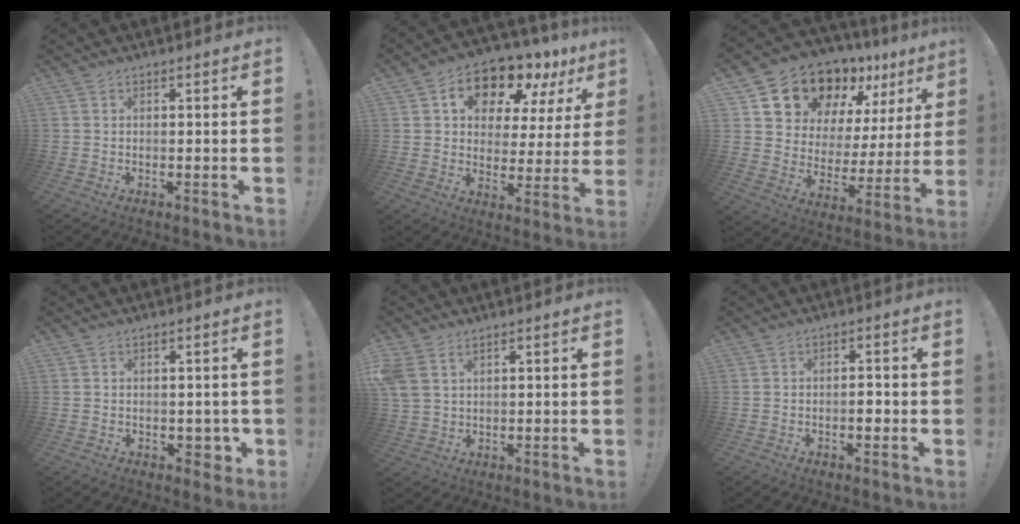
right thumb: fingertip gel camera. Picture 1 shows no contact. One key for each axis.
{"total": 14.4, "fx": 10.2, "fy": 7.4, "fz": 7.0, "tx": -0.112, "ty": -0.075, "tz": 0.178}
{"total": 15.7, "fx": 12.6, "fy": 8.1, "fz": 5.0, "tx": -0.080, "ty": -0.103, "tz": 0.237}
{"total": 3.8, "fx": -0.2, "fy": 3.2, "fz": 2.1, "tx": -0.015, "ty": 0.005, "tz": 0.001}
{"total": 5.4, "fx": 2.9, "fy": 3.4, "fz": 3.0, "tx": -0.060, "ty": -0.008, "tz": 0.058}
{"total": 2.6, "fx": -1.0, "fy": 1.3, "fz": 2.0, "tx": -0.021, "ty": 0.000, "tz": -0.020}